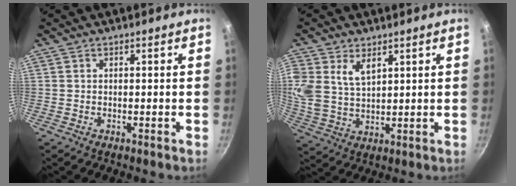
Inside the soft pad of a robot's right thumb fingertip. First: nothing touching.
{"total": 10.1, "force": [4.5, 6.5, 6.3], "torque": [-0.136, -0.012, 0.095]}